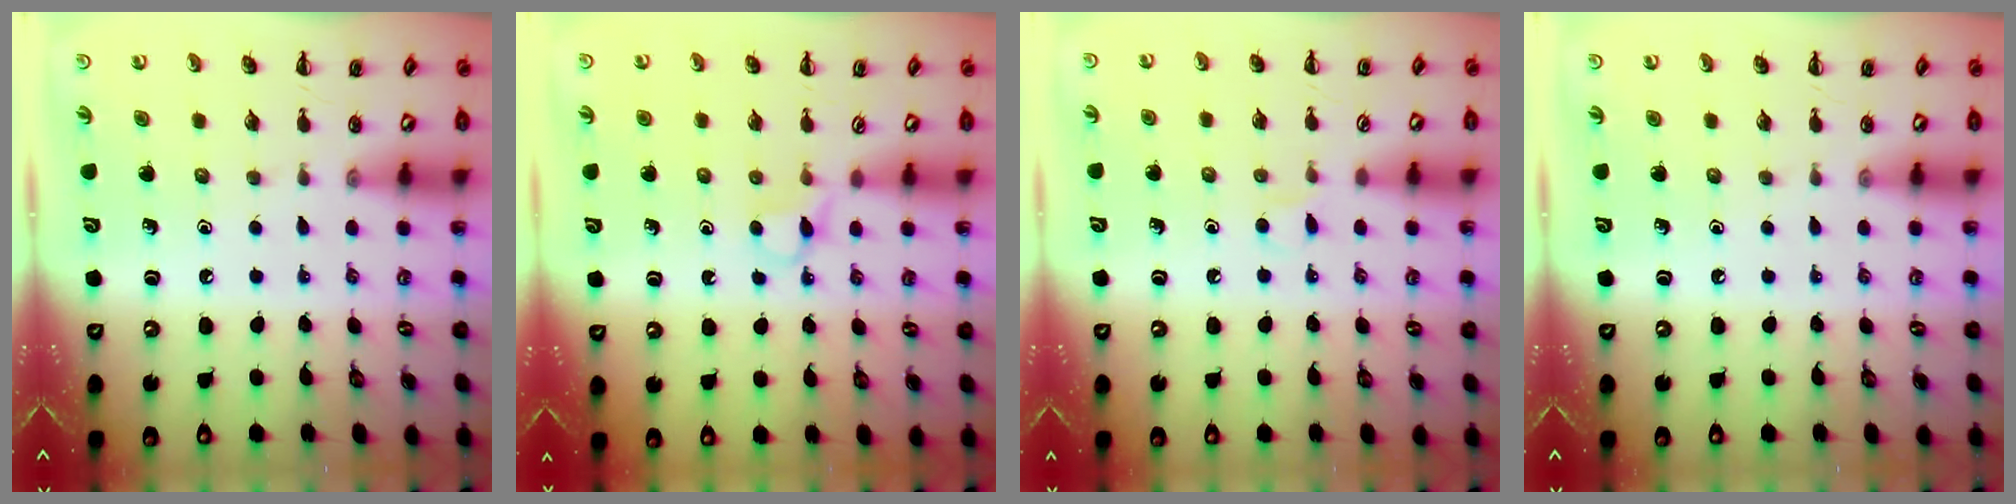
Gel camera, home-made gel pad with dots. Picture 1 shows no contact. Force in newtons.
{"total": 3.7, "press": 3.5, "slide": 1.3}
{"total": 3.3, "press": 3.1, "slide": 1.1}
{"total": 0.0}